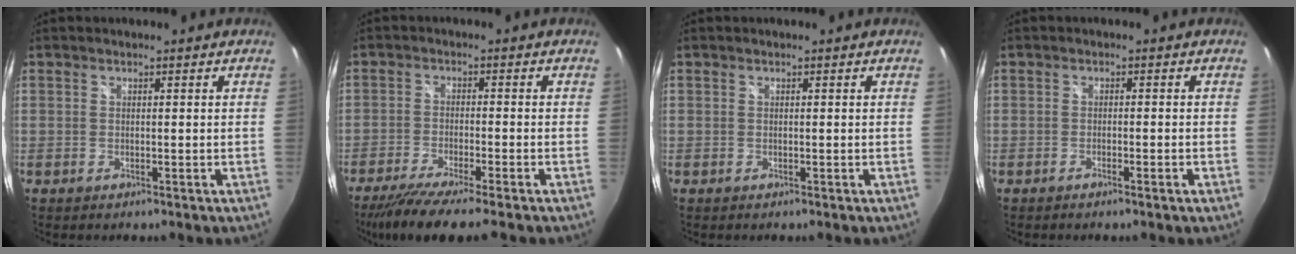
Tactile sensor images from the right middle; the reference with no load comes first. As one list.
[{"total": 9.0, "force": [-7.5, -0.3, 5.0], "torque": [-0.112, -0.031, -0.127]}, {"total": 0.0}, {"total": 1.6, "force": [-1.1, -0.2, 1.2], "torque": [-0.022, 0.003, -0.019]}]